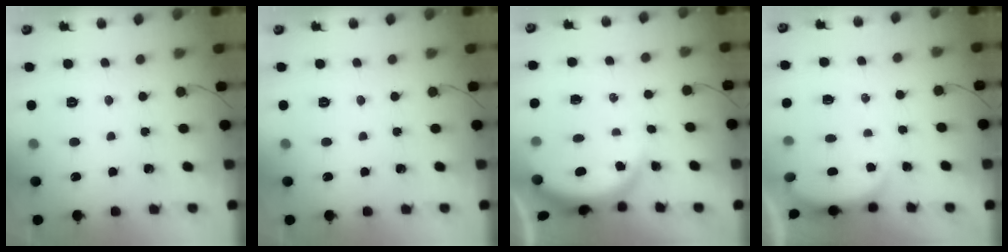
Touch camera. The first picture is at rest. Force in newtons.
{"total": 0.0}
{"total": 3.9, "press": 3.6, "slide": 1.5}
{"total": 2.6, "press": 2.6, "slide": 0.6}